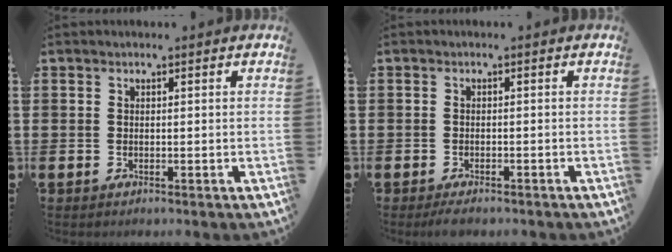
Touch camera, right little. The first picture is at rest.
{"total": 1.1, "force": [-1.0, 0.2, 0.5], "torque": [-0.010, 0.000, -0.019]}